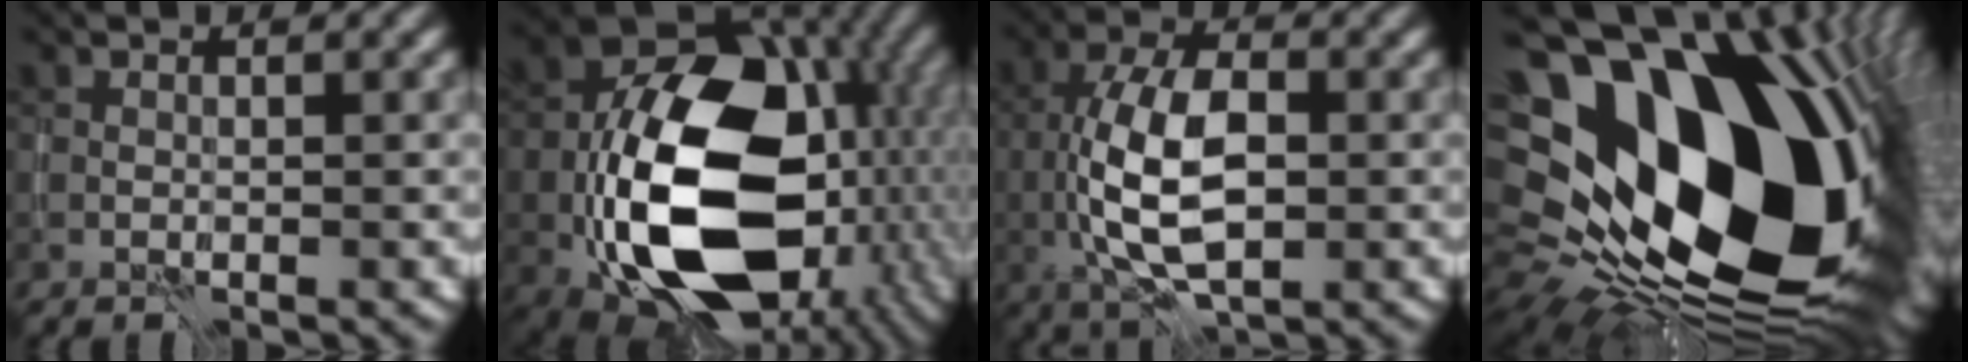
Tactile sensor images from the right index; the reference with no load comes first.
{"total": 18.4, "force": [-4.0, 12.3, 13.1], "torque": [-0.232, -0.027, -0.059]}
{"total": 8.5, "force": [-0.6, 4.4, 7.3], "torque": [-0.154, -0.002, -0.010]}
{"total": 23.3, "force": [2.4, 14.8, 17.8], "torque": [-0.320, -0.042, 0.078]}